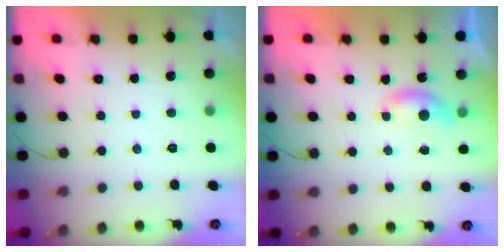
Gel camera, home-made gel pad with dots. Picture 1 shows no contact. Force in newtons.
{"total": 3.8, "press": 3.8, "slide": 0.4}